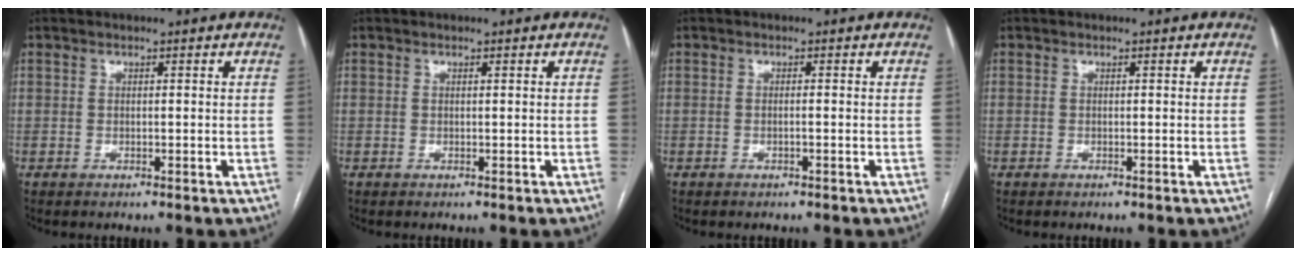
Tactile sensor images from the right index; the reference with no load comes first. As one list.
[{"total": 0.0}, {"total": 0.5, "force": [-0.2, 0.0, 0.5], "torque": [-0.010, 0.001, -0.003]}, {"total": 0.0}]